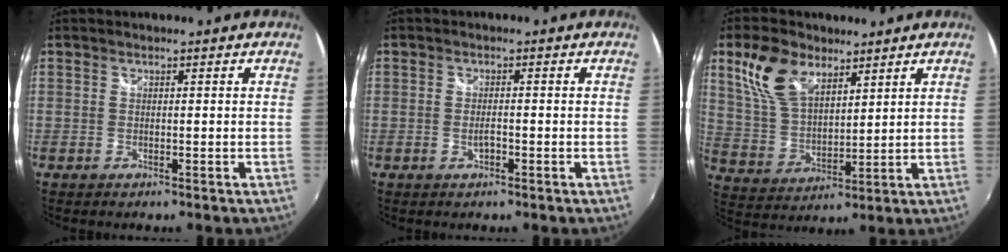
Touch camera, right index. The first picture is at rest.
{"total": 1.7, "force": [-0.7, 0.8, 1.4], "torque": [-0.028, -0.002, -0.012]}
{"total": 12.1, "force": [6.9, 6.7, 7.3], "torque": [-0.150, 0.021, 0.145]}